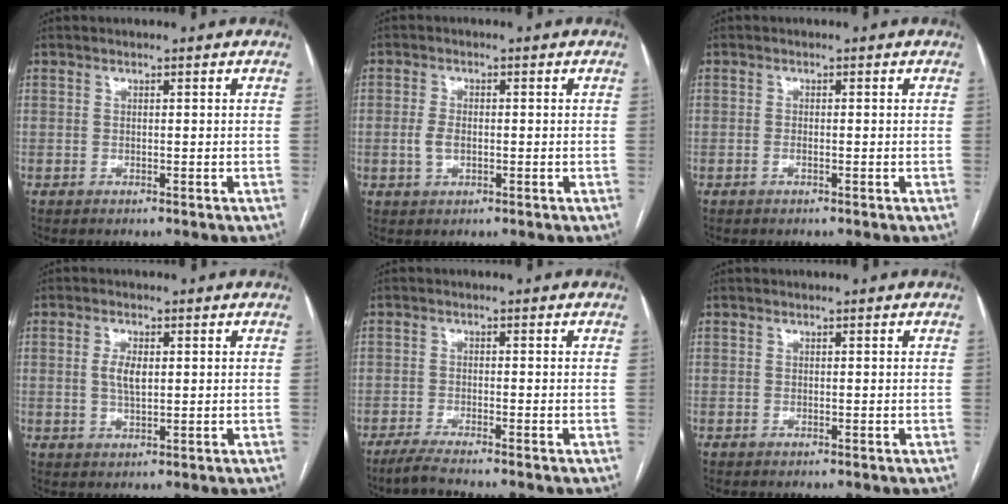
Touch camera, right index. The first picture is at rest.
{"total": 3.0, "force": [-0.5, 1.7, 2.5], "torque": [-0.056, 0.002, -0.007]}
{"total": 0.8, "force": [-0.3, 0.3, 0.7], "torque": [-0.016, 0.000, -0.005]}
{"total": 3.4, "force": [0.5, 1.4, 3.1], "torque": [-0.064, 0.003, 0.012]}
{"total": 3.8, "force": [-3.3, -0.6, 1.7], "torque": [-0.035, -0.010, -0.063]}
{"total": 0.0}